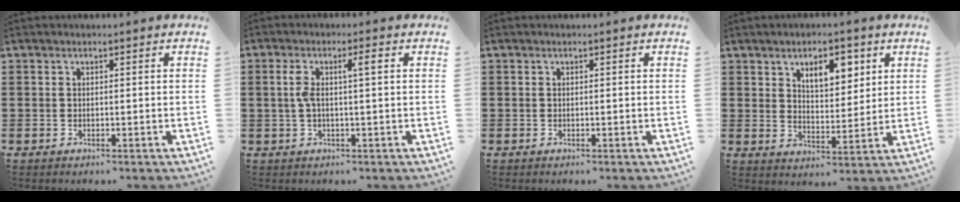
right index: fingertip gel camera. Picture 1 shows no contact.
{"total": 4.0, "force": [0.5, 0.4, 4.0], "torque": [-0.082, -0.001, 0.003]}
{"total": 0.0}
{"total": 6.3, "force": [3.3, 3.2, 4.3], "torque": [-0.064, 0.000, 0.051]}